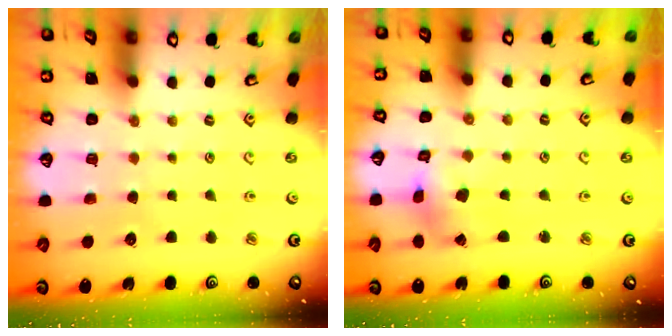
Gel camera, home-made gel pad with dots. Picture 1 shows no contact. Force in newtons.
{"total": 4.6, "press": 4.6, "slide": 0.7}